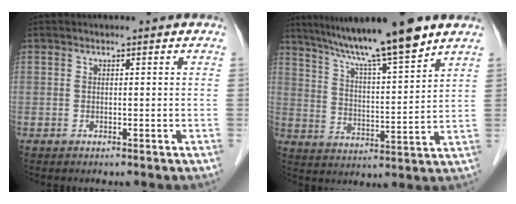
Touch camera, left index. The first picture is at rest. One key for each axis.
{"total": 14.7, "fx": 11.8, "fy": -0.5, "fz": 8.7, "tx": -0.149, "ty": 0.009, "tz": 0.198}